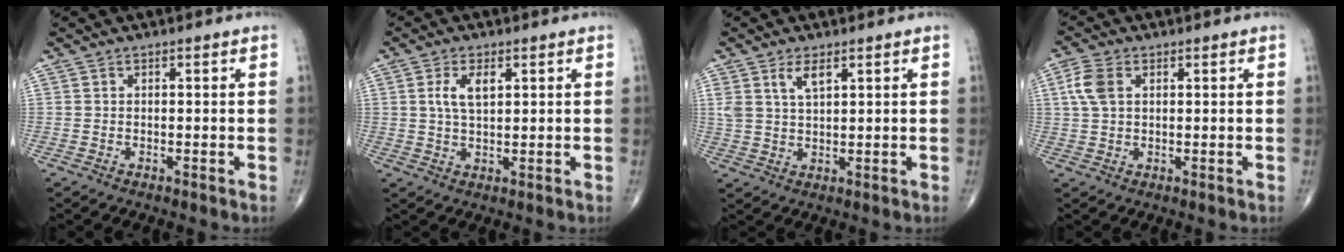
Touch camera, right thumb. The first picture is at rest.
{"total": 4.7, "force": [1.5, 2.2, 3.9], "torque": [-0.075, -0.002, 0.029]}
{"total": 4.3, "force": [2.4, 1.8, 3.1], "torque": [-0.059, -0.010, 0.050]}
{"total": 5.1, "force": [1.5, 3.0, 3.8], "torque": [-0.096, 0.011, 0.030]}